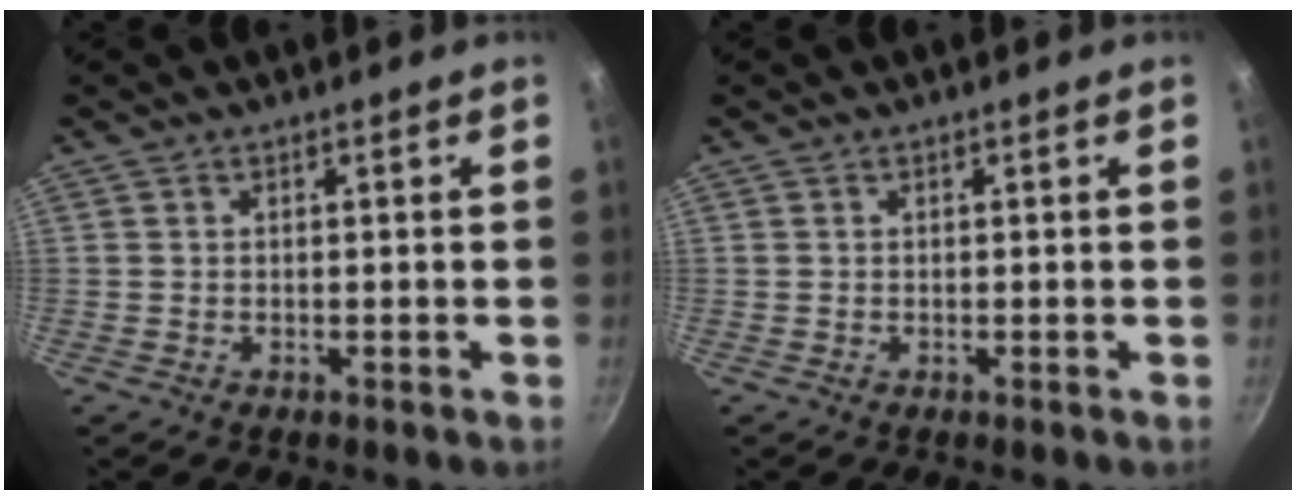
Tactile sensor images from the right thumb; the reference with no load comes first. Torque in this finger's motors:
{"motor_torque": [0.00, 0.00, -0.05, -0.05, 0.00]}